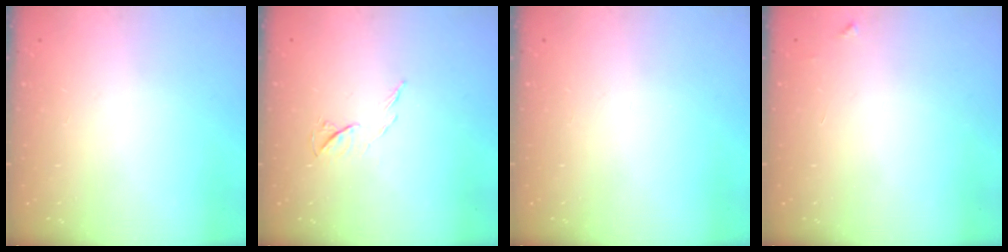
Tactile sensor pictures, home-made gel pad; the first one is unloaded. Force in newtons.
{"total": 6.1, "press": 5.9, "slide": 1.3}
{"total": 0.0}
{"total": 3.3, "press": 3.3, "slide": 0.4}